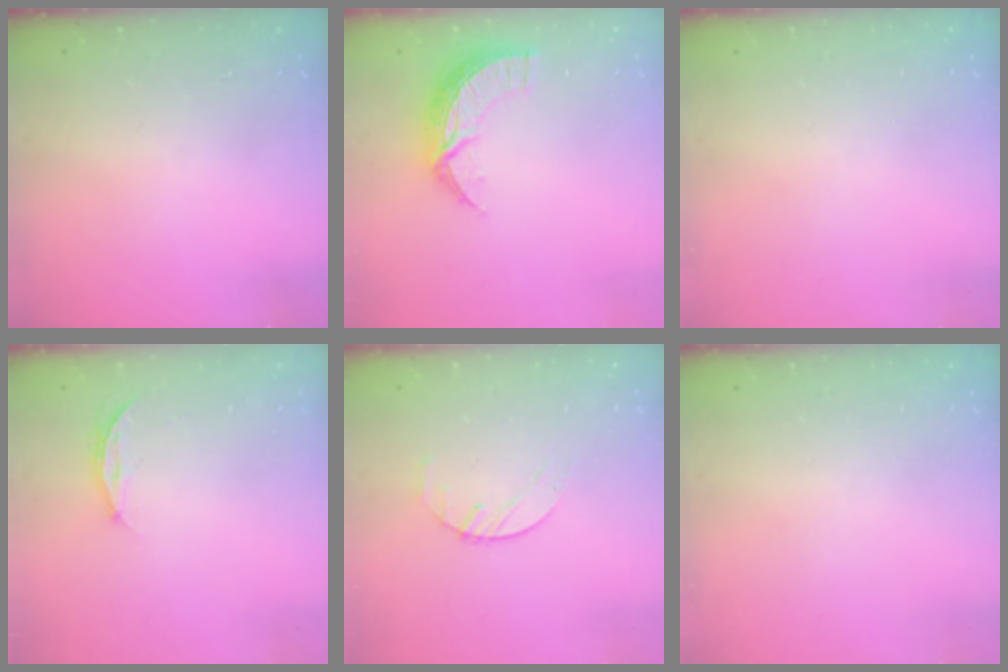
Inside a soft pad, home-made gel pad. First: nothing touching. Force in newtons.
{"total": 10.0, "press": 10.0, "slide": 0.5}
{"total": 0.0}
{"total": 3.8, "press": 3.8, "slide": 0.5}
{"total": 2.5, "press": 2.5, "slide": 0.4}
{"total": 0.0}